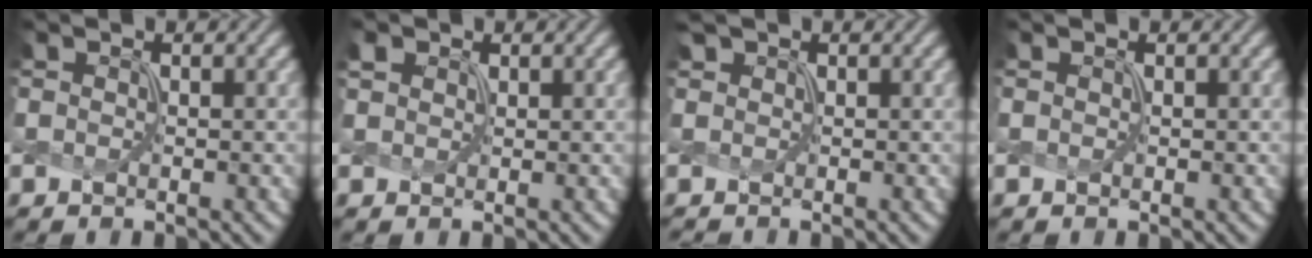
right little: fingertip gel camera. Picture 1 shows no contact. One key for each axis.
{"total": 1.1, "fx": 0.8, "fy": 0.7, "fz": 0.4, "tx": -0.011, "ty": 0.004, "tz": 0.020}
{"total": 0.7, "fx": 0.6, "fy": 0.3, "fz": 0.2, "tx": -0.007, "ty": 0.004, "tz": 0.019}
{"total": 0.0}